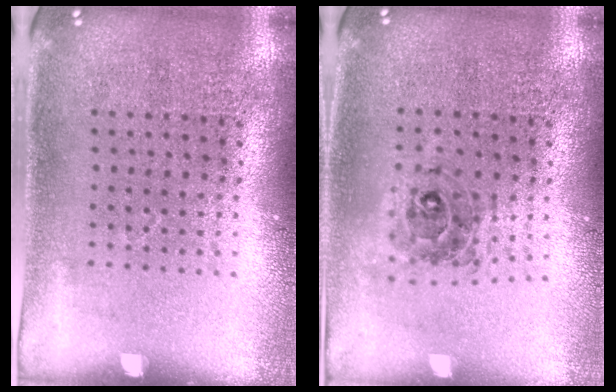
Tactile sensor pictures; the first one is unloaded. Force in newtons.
{"total": 0.8, "press": 0.8, "slide": 0.2}